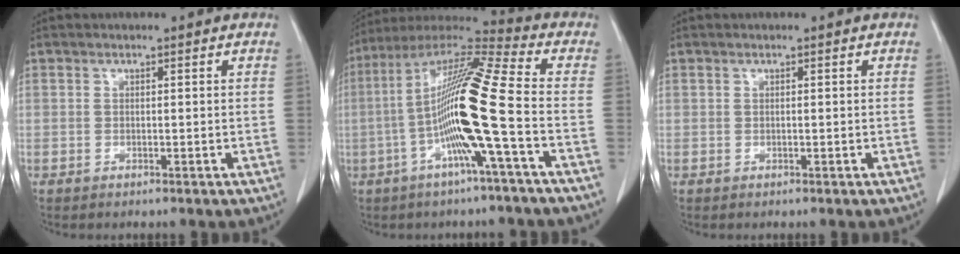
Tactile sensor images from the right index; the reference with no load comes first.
{"total": 16.2, "force": [-3.4, -0.8, 15.8], "torque": [-0.299, 0.008, -0.078]}
{"total": 0.0}